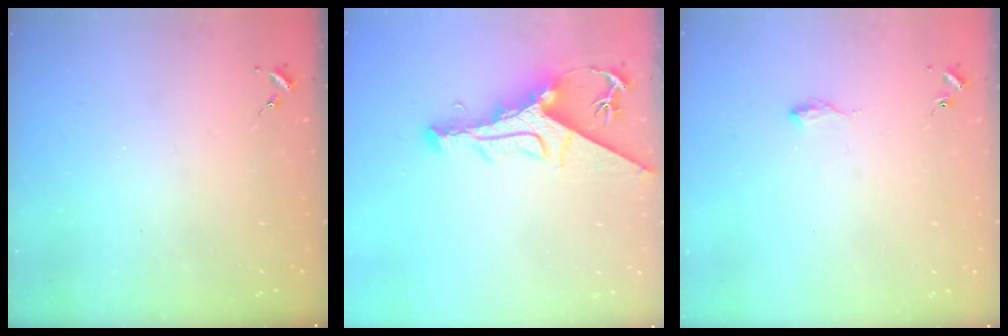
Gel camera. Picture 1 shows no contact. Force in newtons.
{"total": 11.9, "press": 11.9, "slide": 1.3}
{"total": 6.3, "press": 6.2, "slide": 0.8}